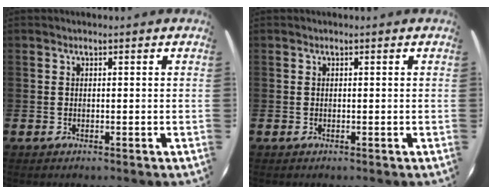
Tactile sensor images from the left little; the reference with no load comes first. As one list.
[{"total": 0.0}]